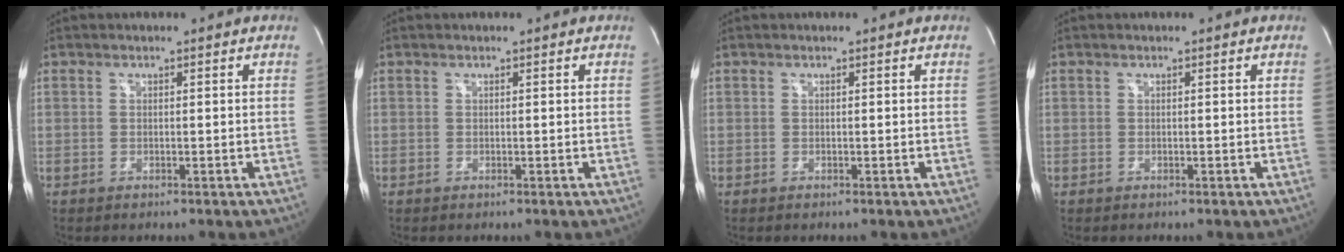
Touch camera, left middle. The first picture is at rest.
{"total": 0.0}
{"total": 0.0}
{"total": 0.0}